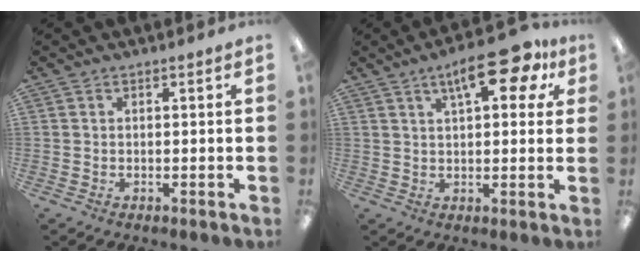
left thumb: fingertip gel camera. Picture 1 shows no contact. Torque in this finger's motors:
{"motor_torque": [0.23, 0.23, -0.27, -0.03, 0.06]}